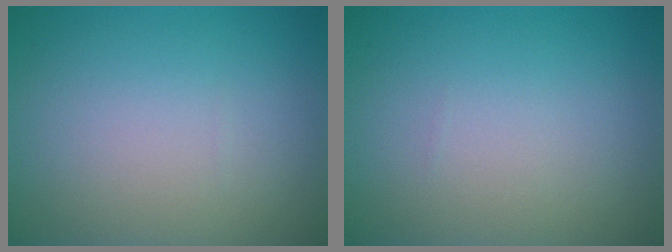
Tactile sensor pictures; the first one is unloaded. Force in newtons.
{"total": 0.0}